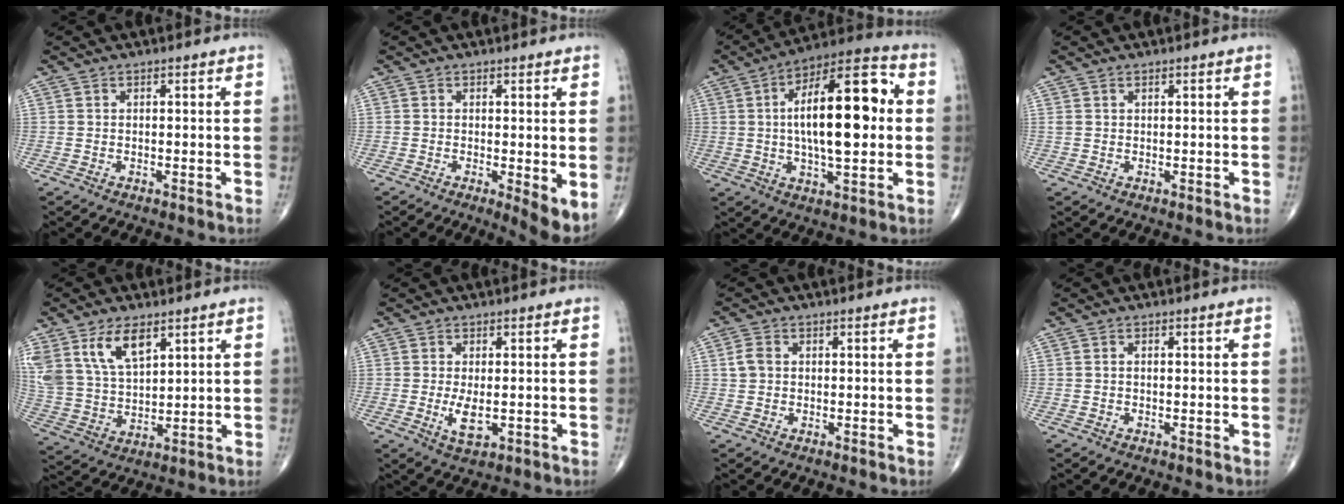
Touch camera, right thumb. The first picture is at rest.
{"total": 4.9, "force": [-0.6, 1.2, 4.7], "torque": [-0.071, -0.016, -0.013]}
{"total": 20.8, "force": [1.9, 7.9, 19.1], "torque": [-0.295, 0.023, 0.023]}
{"total": 0.7, "force": [0.4, 0.3, 0.4], "torque": [-0.010, 0.010, 0.011]}
{"total": 12.7, "force": [7.0, 6.6, 8.3], "torque": [-0.153, -0.023, 0.149]}
{"total": 4.4, "force": [-0.6, 1.9, 3.9], "torque": [-0.071, -0.011, -0.007]}
{"total": 2.6, "force": [0.3, 2.0, 1.6], "torque": [-0.031, 0.007, 0.005]}
{"total": 0.6, "force": [0.0, 0.3, 0.5], "torque": [-0.012, 0.001, -0.001]}